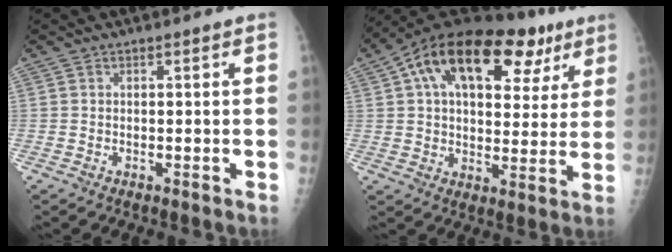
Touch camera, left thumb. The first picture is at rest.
{"total": 25.7, "force": [11.1, 13.7, 18.8], "torque": [-0.260, 0.037, 0.167]}